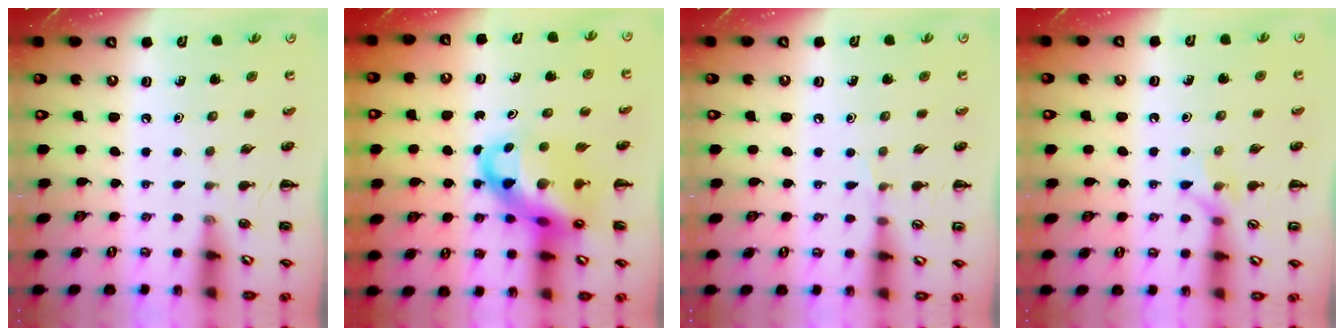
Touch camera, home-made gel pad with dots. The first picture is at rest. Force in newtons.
{"total": 14.5, "press": 14.0, "slide": 3.5}
{"total": 3.0, "press": 2.8, "slide": 0.9}
{"total": 6.1, "press": 6.1, "slide": 0.4}